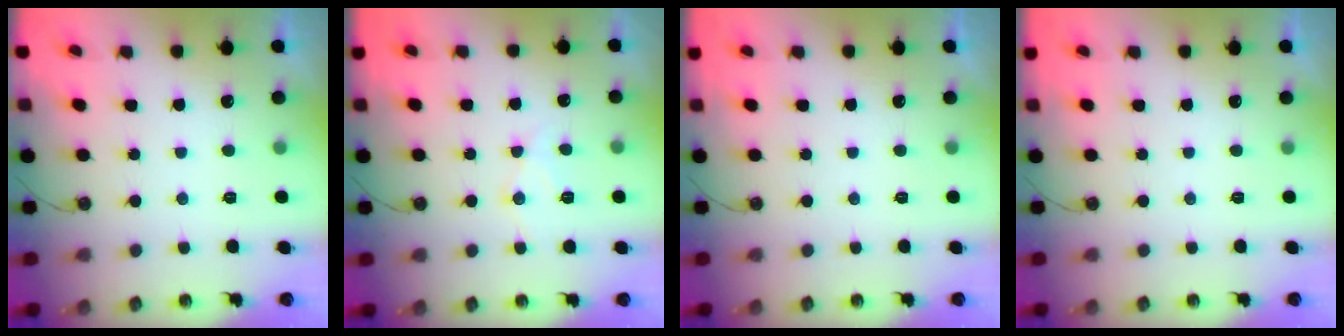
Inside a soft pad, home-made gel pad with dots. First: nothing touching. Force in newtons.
{"total": 9.0, "press": 9.0, "slide": 0.7}
{"total": 0.0}
{"total": 0.0}